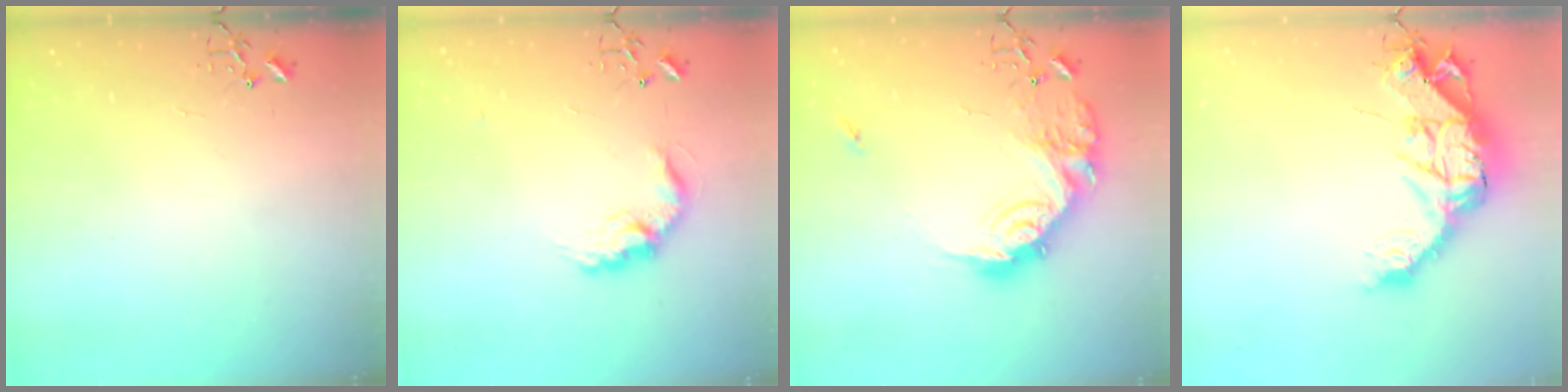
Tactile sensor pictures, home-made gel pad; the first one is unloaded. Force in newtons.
{"total": 11.9, "press": 11.9, "slide": 0.7}
{"total": 19.2, "press": 19.2, "slide": 1.0}
{"total": 16.2, "press": 16.2, "slide": 1.5}